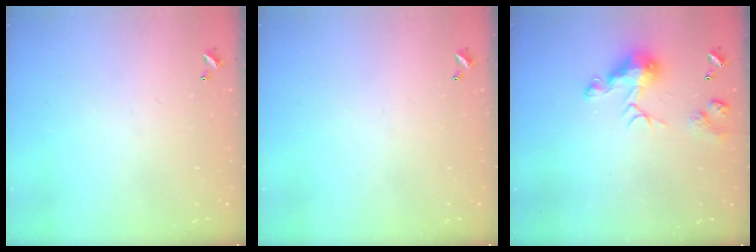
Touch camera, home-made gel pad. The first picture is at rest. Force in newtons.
{"total": 0.0}
{"total": 8.2, "press": 8.1, "slide": 0.9}